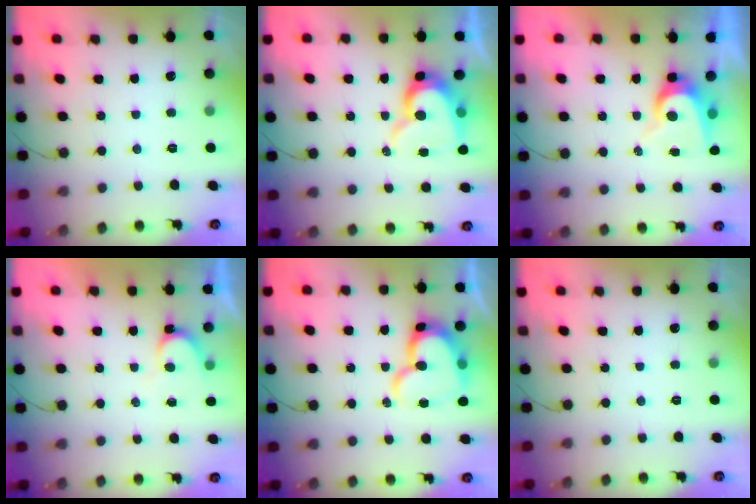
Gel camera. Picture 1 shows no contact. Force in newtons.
{"total": 12.8, "press": 12.7, "slide": 1.2}
{"total": 6.4, "press": 6.4, "slide": 0.3}
{"total": 5.4, "press": 5.3, "slide": 0.4}
{"total": 15.7, "press": 15.6, "slide": 1.1}
{"total": 0.0}